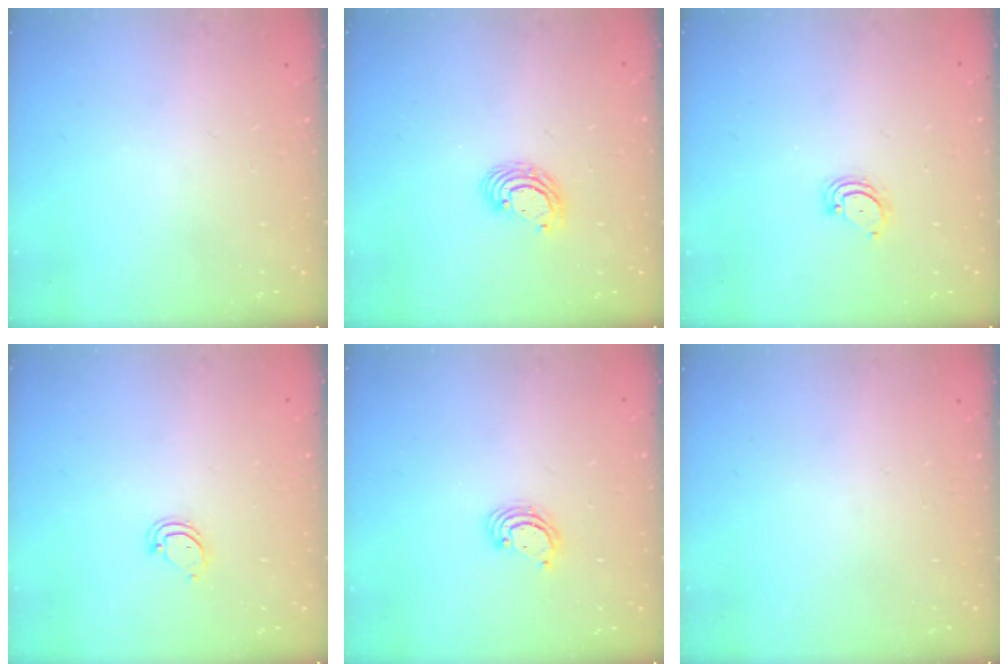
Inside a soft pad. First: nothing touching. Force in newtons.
{"total": 5.2, "press": 5.2, "slide": 0.3}
{"total": 2.3, "press": 2.3, "slide": 0.2}
{"total": 3.6, "press": 3.6, "slide": 0.2}
{"total": 3.3, "press": 3.3, "slide": 0.4}
{"total": 0.0}